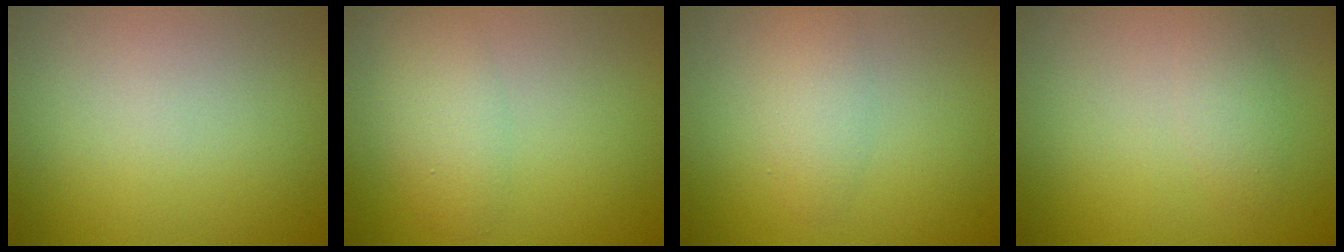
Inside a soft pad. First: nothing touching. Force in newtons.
{"total": 3.0, "press": 3.0, "slide": 0.1}
{"total": 2.3, "press": 2.3, "slide": 0.0}
{"total": 1.6, "press": 1.6, "slide": 0.1}